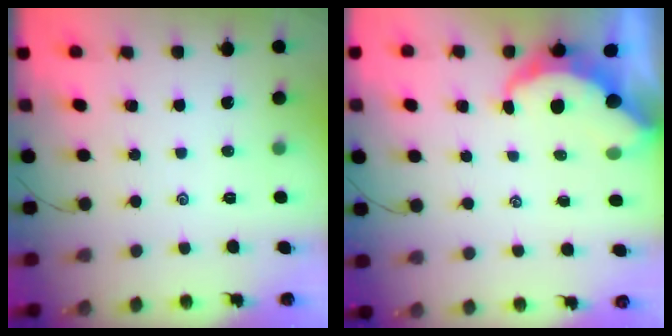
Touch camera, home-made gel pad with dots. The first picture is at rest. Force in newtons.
{"total": 7.8, "press": 7.7, "slide": 1.1}